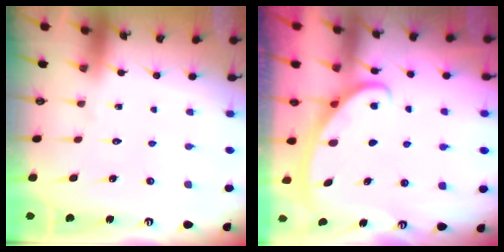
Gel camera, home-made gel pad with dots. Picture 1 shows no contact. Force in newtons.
{"total": 2.8, "press": 2.8, "slide": 0.5}